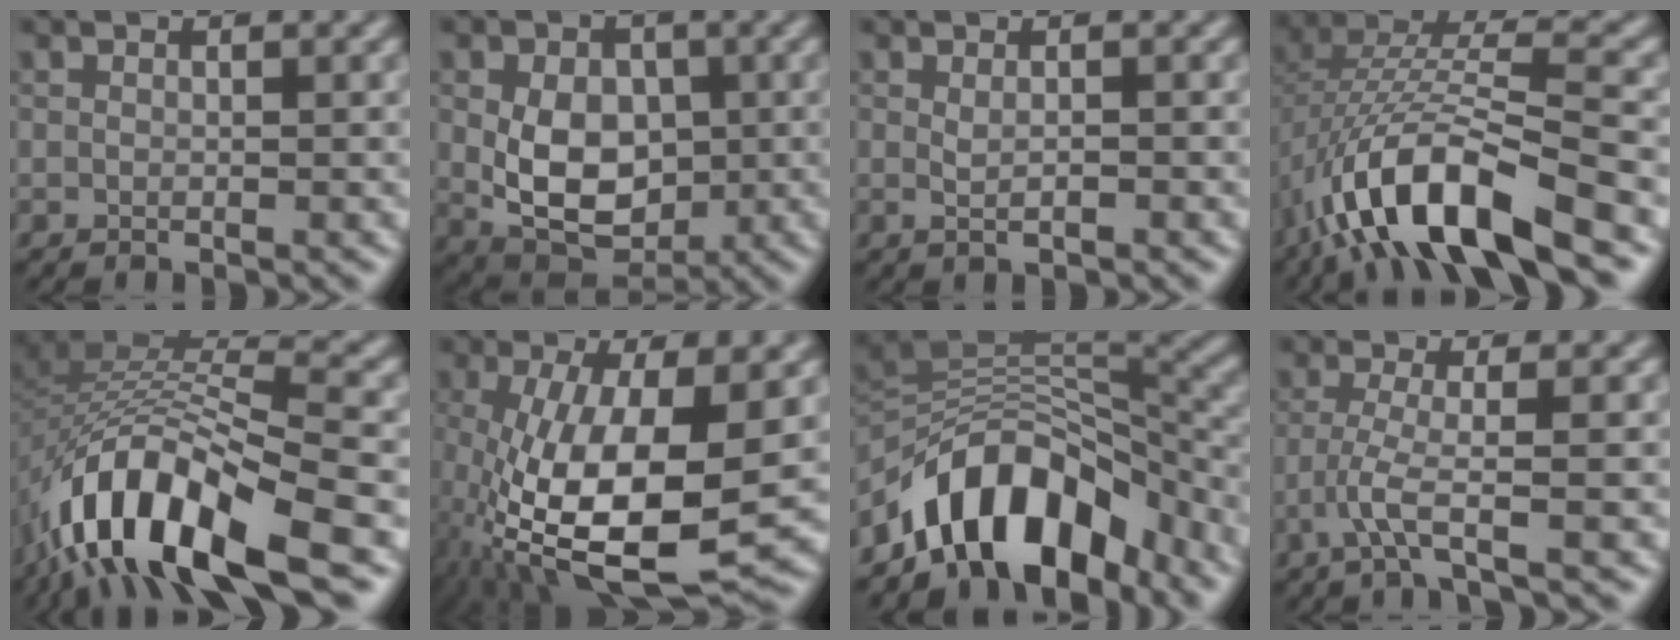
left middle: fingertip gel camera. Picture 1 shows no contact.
{"total": 7.3, "force": [-0.1, 5.2, 5.1], "torque": [-0.098, -0.011, 0.003]}
{"total": 1.0, "force": [0.0, 0.2, 0.9], "torque": [-0.017, -0.001, 0.000]}
{"total": 11.7, "force": [-6.5, 3.7, 9.0], "torque": [-0.174, 0.005, -0.122]}
{"total": 12.1, "force": [-6.8, 4.5, 9.0], "torque": [-0.163, -0.004, -0.130]}
{"total": 12.4, "force": [-2.8, 4.4, 11.3], "torque": [-0.224, -0.024, -0.047]}
{"total": 10.1, "force": [-6.6, 4.8, 6.0], "torque": [-0.072, 0.015, -0.123]}
{"total": 2.8, "force": [-1.3, 0.1, 2.5], "torque": [-0.052, 0.001, -0.037]}